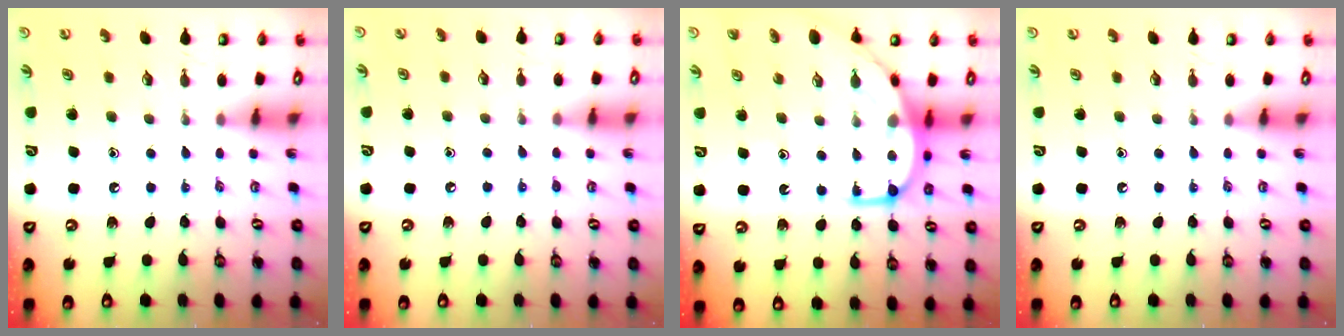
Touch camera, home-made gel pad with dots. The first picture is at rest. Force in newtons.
{"total": 2.3, "press": 2.3, "slide": 0.3}
{"total": 14.0, "press": 14.0, "slide": 1.2}
{"total": 0.0}